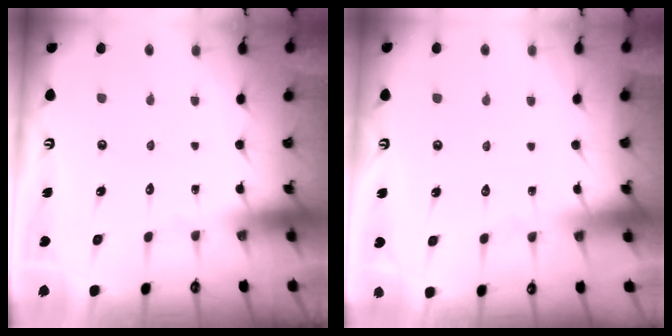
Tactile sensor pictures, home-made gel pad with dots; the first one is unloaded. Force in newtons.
{"total": 2.2, "press": 2.2, "slide": 0.4}